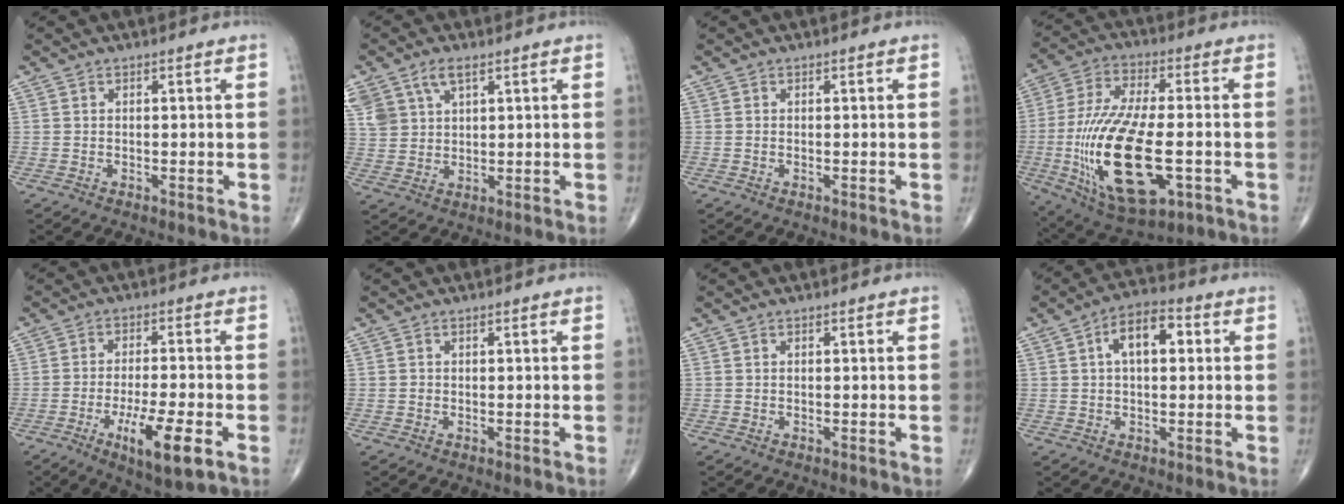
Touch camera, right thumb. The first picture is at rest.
{"total": 7.8, "force": [4.3, 4.4, 4.8], "torque": [-0.095, -0.004, 0.093]}
{"total": 0.0}
{"total": 23.6, "force": [-5.0, 10.0, 20.8], "torque": [-0.441, -0.002, -0.067]}
{"total": 10.9, "force": [-4.4, 2.5, 9.6], "torque": [-0.168, -0.001, -0.068]}
{"total": 0.0}
{"total": 0.0}
{"total": 8.7, "force": [1.9, 4.6, 7.1], "torque": [-0.105, 0.021, 0.023]}